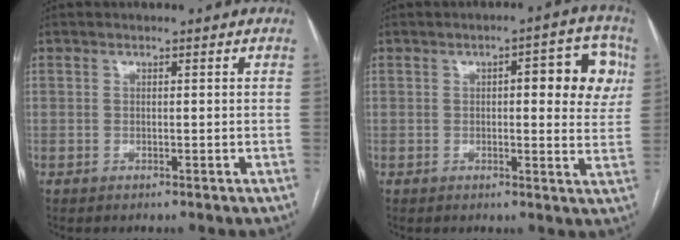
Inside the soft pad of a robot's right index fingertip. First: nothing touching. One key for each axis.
{"total": 9.0, "fx": 2.2, "fy": 2.8, "fz": 8.3, "tx": -0.091, "ty": 0.017, "tz": 0.022}